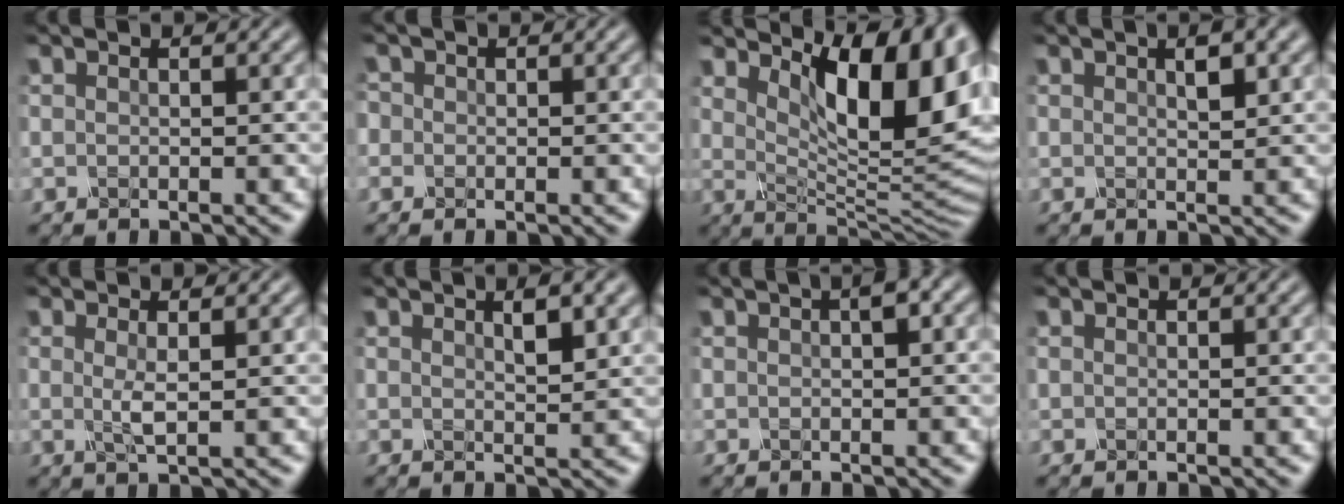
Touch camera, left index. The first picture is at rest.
{"total": 1.0, "force": [-0.2, 1.0, 0.1], "torque": [0.003, 0.001, -0.010]}
{"total": 11.2, "force": [4.3, 4.3, 9.4], "torque": [-0.127, -0.011, 0.074]}
{"total": 1.8, "force": [0.9, 0.5, 1.5], "torque": [-0.022, 0.000, 0.015]}
{"total": 1.4, "force": [0.1, 0.2, 1.3], "torque": [-0.030, -0.006, 0.003]}
{"total": 2.3, "force": [1.2, 0.6, 1.8], "torque": [-0.026, -0.002, 0.021]}
{"total": 1.8, "force": [0.4, 0.5, 1.7], "torque": [-0.021, 0.007, 0.005]}
{"total": 0.0}